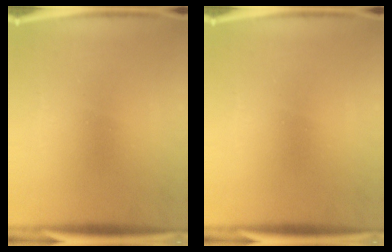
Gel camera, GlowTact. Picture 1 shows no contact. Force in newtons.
{"total": 0.0}